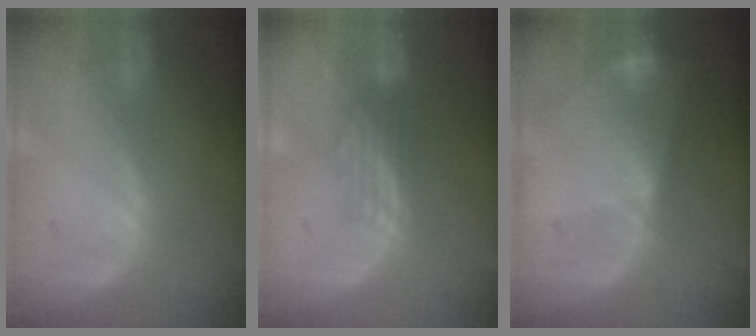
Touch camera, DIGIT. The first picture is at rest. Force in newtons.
{"total": 2.8, "press": 2.7, "slide": 0.6}
{"total": 7.9, "press": 6.7, "slide": 4.2}